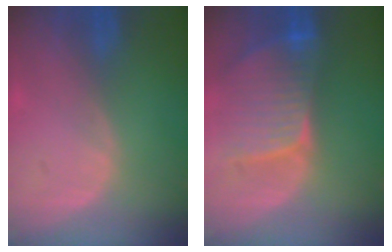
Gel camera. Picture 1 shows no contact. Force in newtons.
{"total": 9.3, "press": 8.2, "slide": 4.4}